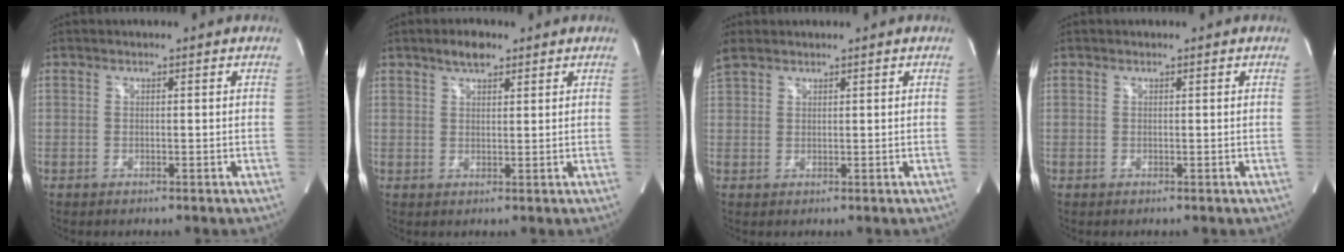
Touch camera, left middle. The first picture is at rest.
{"total": 3.4, "force": [2.4, 1.4, 1.9], "torque": [-0.039, 0.009, 0.042]}
{"total": 3.5, "force": [2.9, 1.5, 1.3], "torque": [-0.044, 0.023, 0.067]}
{"total": 0.0}